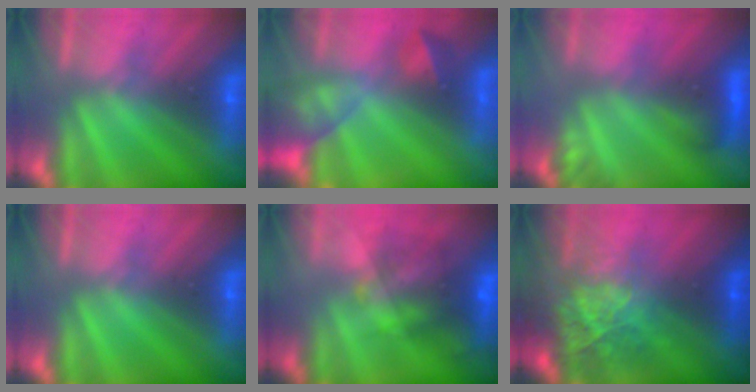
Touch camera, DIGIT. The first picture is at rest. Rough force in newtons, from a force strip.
{"total": 9.3}
{"total": 2.9}
{"total": 0.0}
{"total": 6.9}
{"total": 5.9}